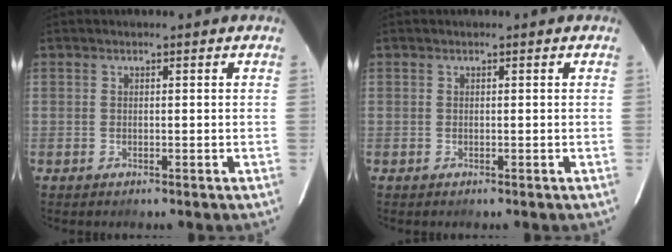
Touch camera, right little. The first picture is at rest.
{"total": 0.0}